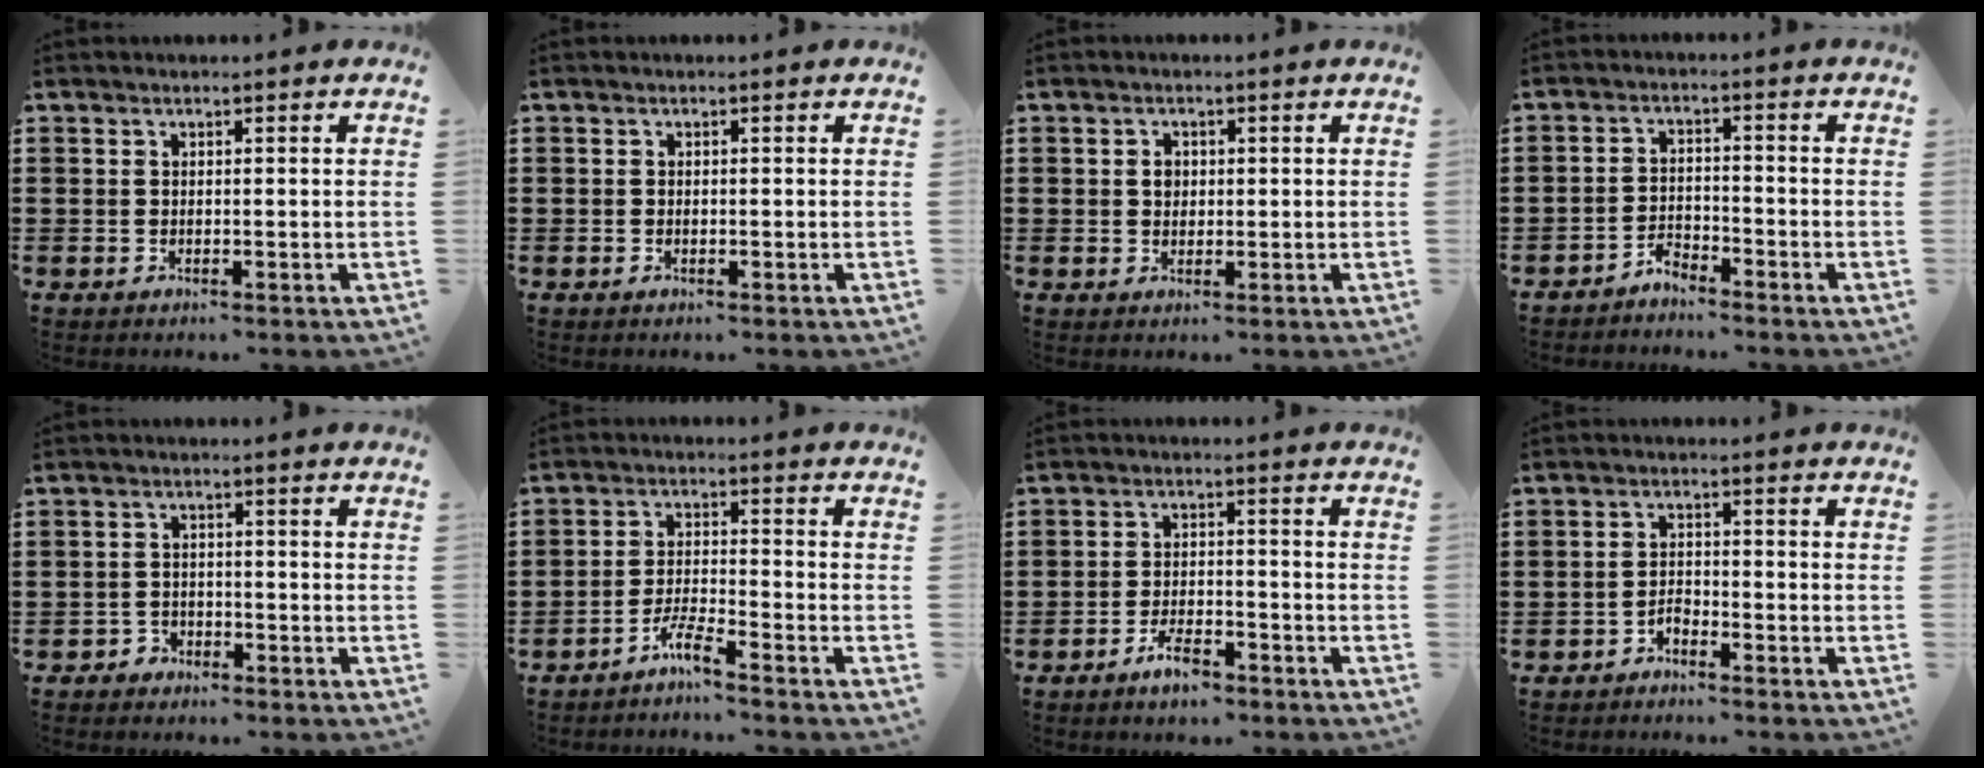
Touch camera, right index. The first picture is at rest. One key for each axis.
{"total": 0.0}
{"total": 1.7, "fx": 0.3, "fy": 1.4, "fz": 1.0, "tx": -0.022, "ty": 0.008, "tz": 0.004}
{"total": 2.8, "fx": -2.8, "fy": 0.3, "fz": -0.1, "tx": -0.008, "ty": 0.005, "tz": -0.061}
{"total": 1.9, "fx": -1.6, "fy": 1.1, "fz": 0.1, "tx": -0.009, "ty": 0.002, "tz": -0.035}
{"total": 3.8, "fx": -3.4, "fy": -0.2, "fz": 1.8, "tx": -0.049, "ty": -0.002, "tz": -0.071}
{"total": 4.4, "fx": -3.3, "fy": 1.3, "fz": 2.6, "tx": -0.057, "ty": 0.005, "tz": -0.065}
{"total": 1.8, "fx": -1.7, "fy": 0.5, "fz": 0.3, "tx": -0.013, "ty": 0.002, "tz": -0.036}